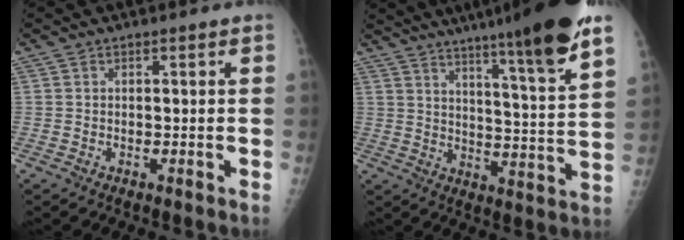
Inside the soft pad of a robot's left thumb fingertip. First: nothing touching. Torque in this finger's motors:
{"motor_torque": [3.03, 1.01, 1.58, -1.19, 0.13]}